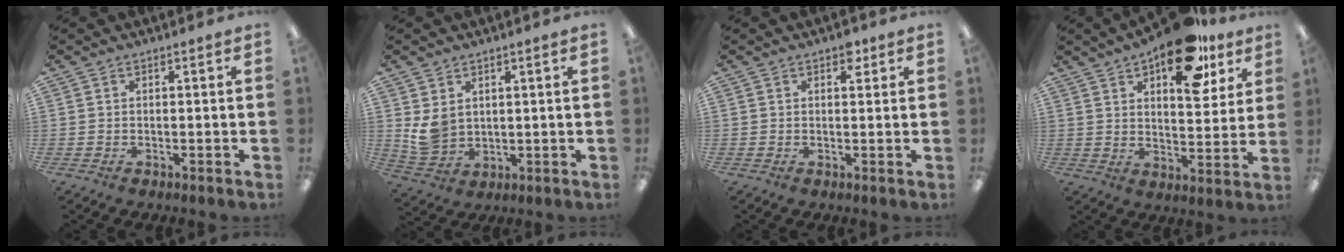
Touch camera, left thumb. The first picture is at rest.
{"total": 5.8, "force": [2.5, 4.5, 2.7], "torque": [-0.056, -0.006, 0.050]}
{"total": 2.7, "force": [1.6, 1.5, 1.6], "torque": [-0.010, -0.006, 0.022]}
{"total": 18.3, "force": [11.3, 8.2, 11.8], "torque": [-0.155, -0.054, 0.183]}